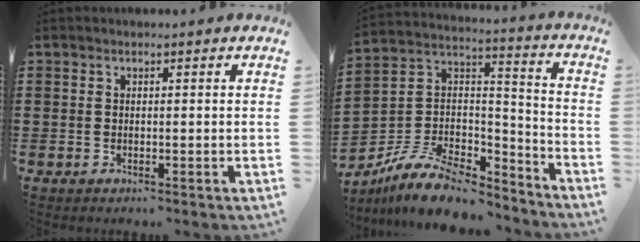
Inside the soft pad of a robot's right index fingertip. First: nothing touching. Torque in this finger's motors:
{"motor_torque": [-1.01, 1.07, -0.63, -0.21]}